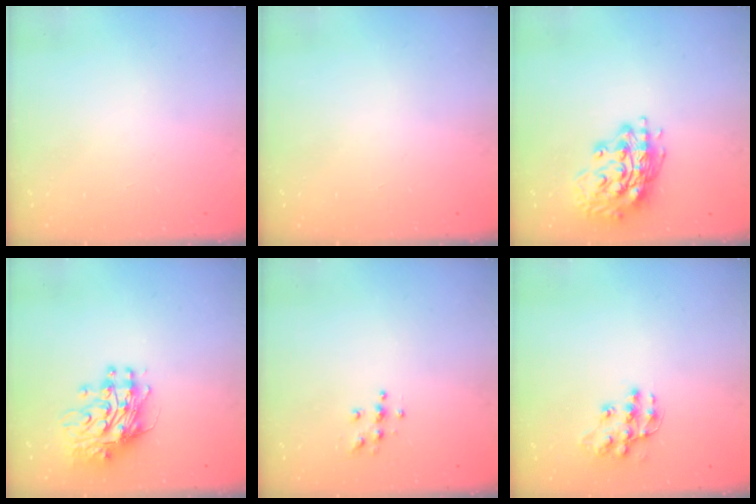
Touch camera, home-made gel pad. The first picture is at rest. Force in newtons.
{"total": 0.0}
{"total": 16.3, "press": 16.1, "slide": 2.8}
{"total": 12.0, "press": 11.9, "slide": 1.1}
{"total": 4.9, "press": 4.9, "slide": 0.2}
{"total": 12.2, "press": 12.2, "slide": 0.9}